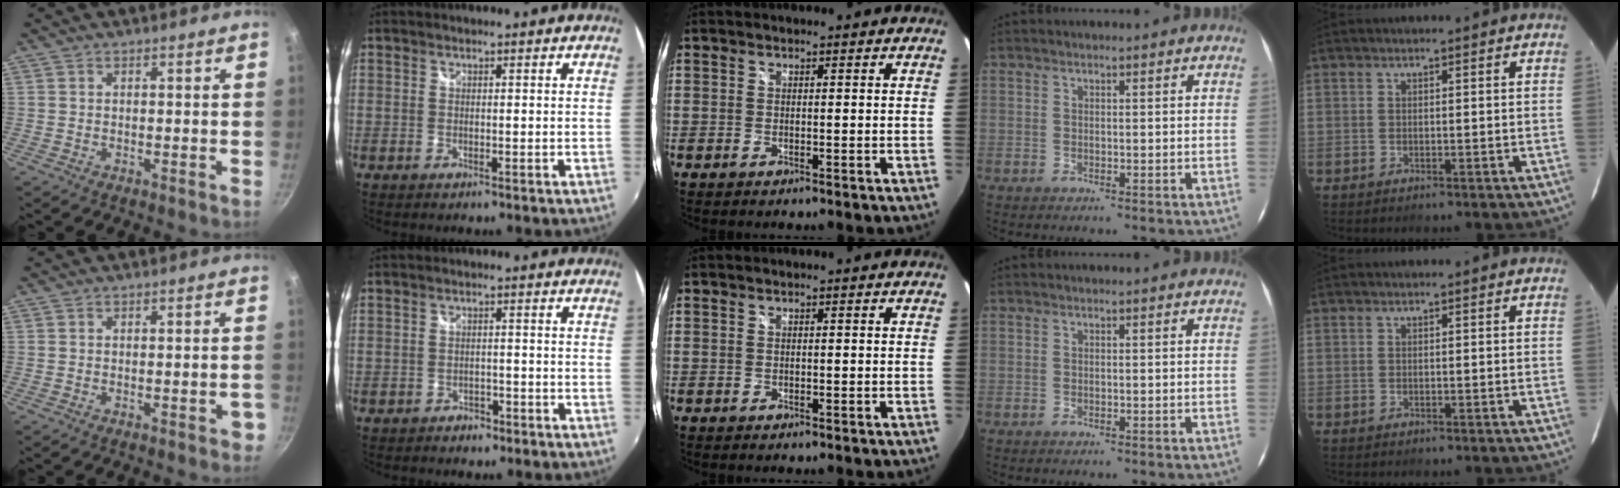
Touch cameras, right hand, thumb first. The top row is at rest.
{"thumb": {"total": 2.7, "force": [-1.2, 0.9, 2.3], "torque": [-0.017, 0.008, -0.016]}, "index": {"total": 3.0, "force": [-2.3, 1.7, 0.7], "torque": [-0.022, -0.002, -0.035]}}